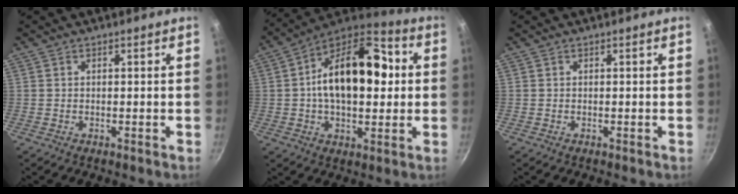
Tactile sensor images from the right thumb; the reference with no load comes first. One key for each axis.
{"total": 21.5, "fx": 2.0, "fy": 12.5, "fz": 17.4, "tx": -0.249, "ty": 0.031, "tz": 0.011}
{"total": 0.0}